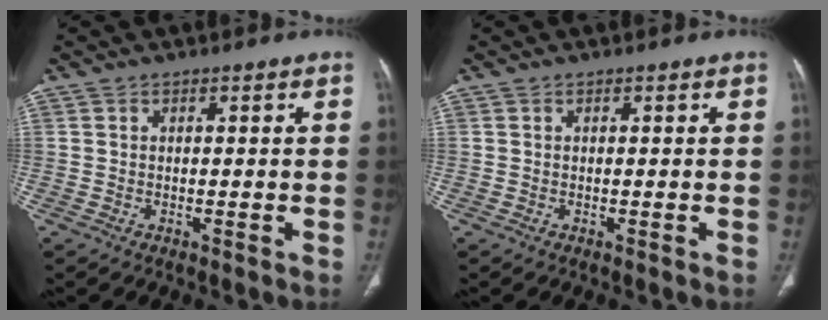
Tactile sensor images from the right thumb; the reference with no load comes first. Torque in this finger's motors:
{"motor_torque": [0.00, 0.00, 0.00, 0.00, 0.00]}